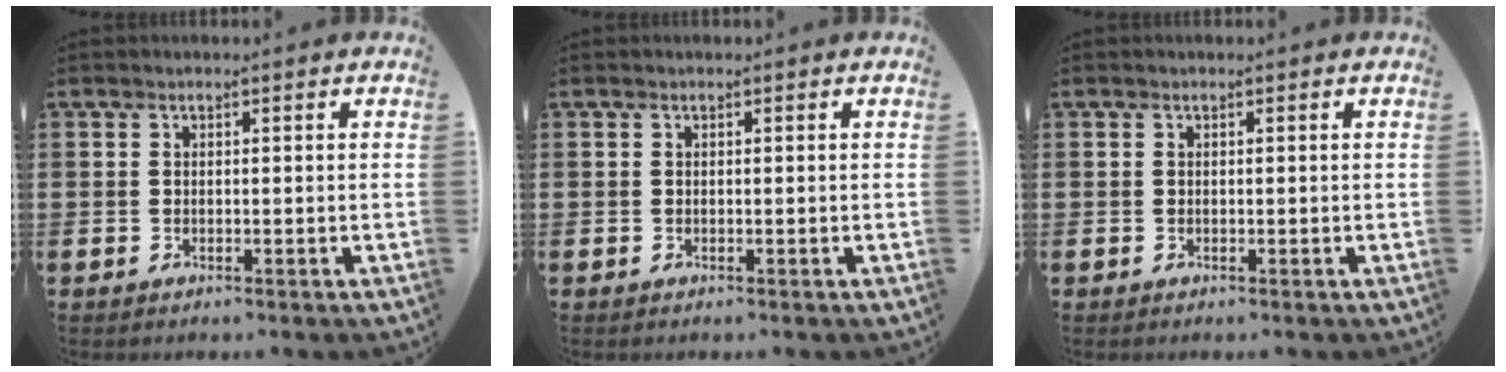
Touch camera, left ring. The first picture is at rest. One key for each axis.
{"total": 0.0}
{"total": 0.0}